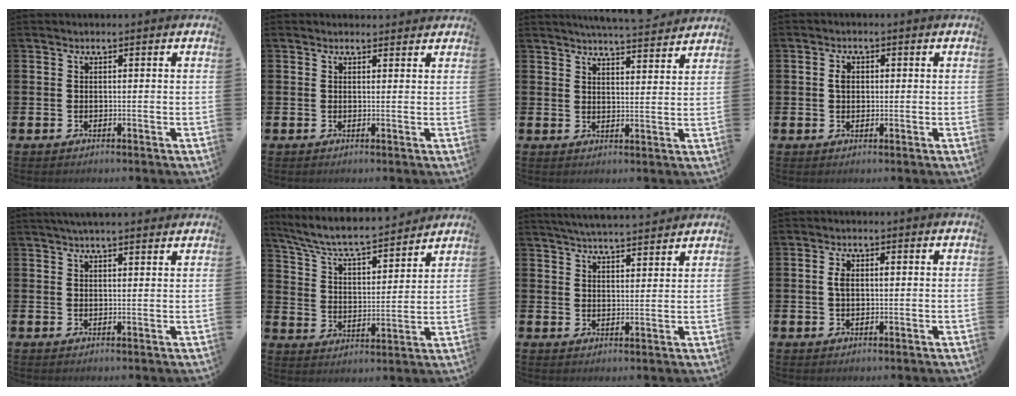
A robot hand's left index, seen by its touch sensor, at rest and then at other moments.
{"total": 1.0, "force": [0.9, 0.3, 0.1], "torque": [0.008, 0.001, 0.014]}
{"total": 5.2, "force": [5.2, -0.3, 0.7], "torque": [-0.016, -0.034, 0.090]}
{"total": 1.9, "force": [0.3, 1.5, 1.2], "torque": [-0.003, 0.002, -0.001]}
{"total": 2.8, "force": [2.6, 0.2, 1.0], "torque": [-0.022, -0.005, 0.048]}
{"total": 7.5, "force": [7.0, 0.8, 2.4], "torque": [-0.080, -0.054, 0.120]}
{"total": 4.8, "force": [4.7, 0.0, 0.5], "torque": [-0.018, -0.024, 0.085]}
{"total": 2.1, "force": [0.3, 1.2, 1.7], "torque": [-0.022, 0.003, 0.000]}